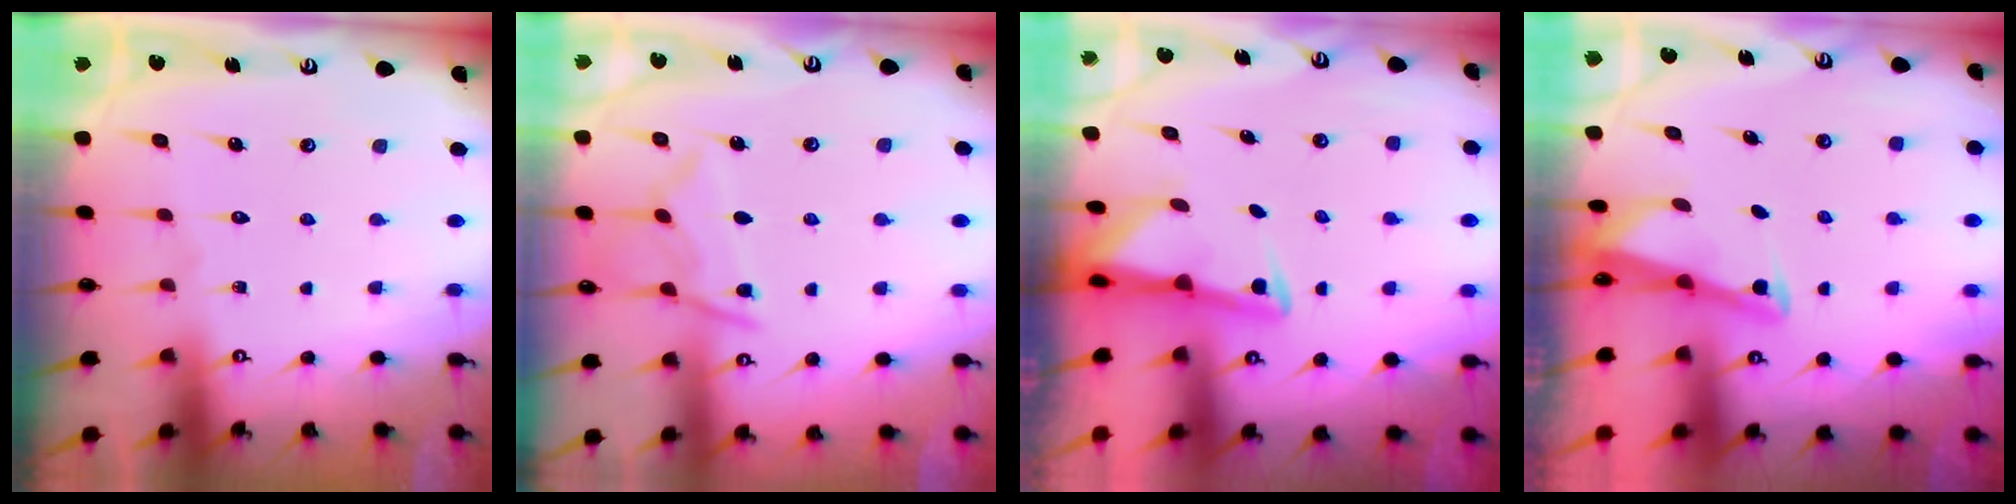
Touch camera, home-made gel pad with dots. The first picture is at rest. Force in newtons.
{"total": 9.8, "press": 9.7, "slide": 0.9}
{"total": 3.0, "press": 3.0, "slide": 0.6}
{"total": 2.5, "press": 2.5, "slide": 0.1}